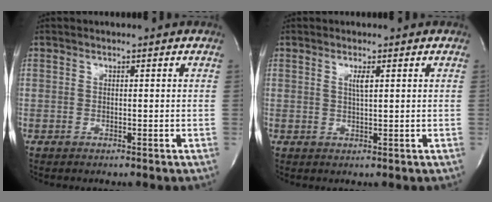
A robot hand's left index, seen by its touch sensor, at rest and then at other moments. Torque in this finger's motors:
{"motor_torque": [-0.18, 0.13, -0.01, 0.01]}